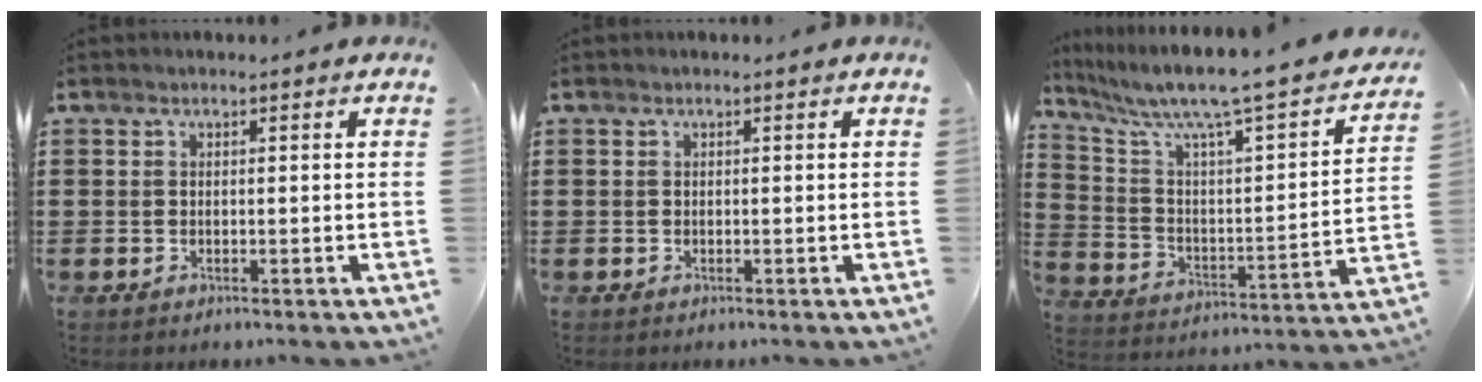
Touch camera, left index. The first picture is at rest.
{"total": 0.0}
{"total": 7.4, "force": [5.9, 0.5, 4.5], "torque": [-0.115, -0.054, 0.088]}